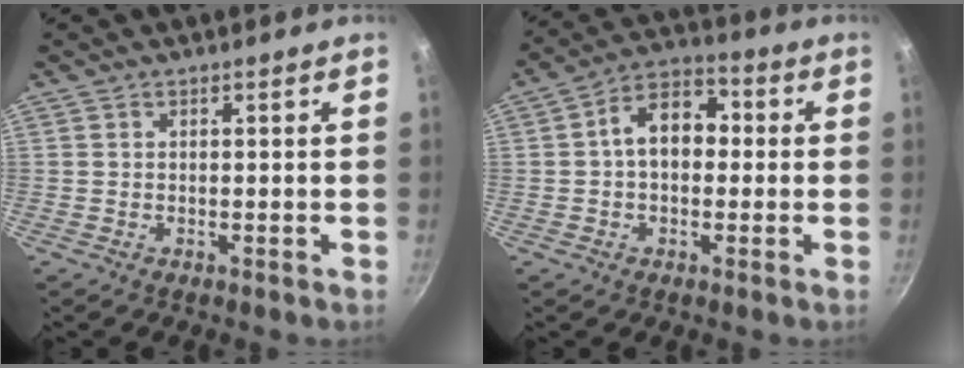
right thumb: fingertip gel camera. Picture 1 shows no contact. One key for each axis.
{"total": 11.1, "fx": 0.7, "fy": 7.6, "fz": 8.0, "tx": -0.085, "ty": 0.034, "tz": -0.007}